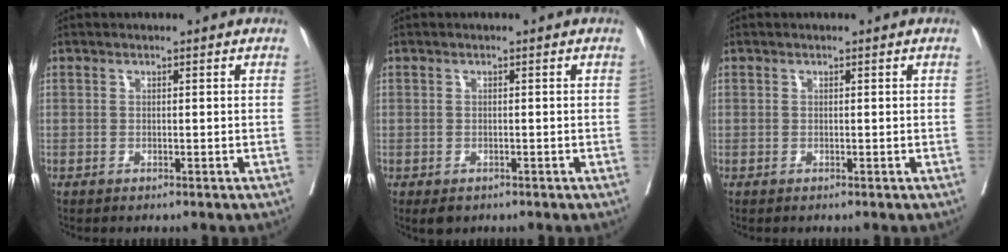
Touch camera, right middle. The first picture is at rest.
{"total": 3.0, "force": [-2.2, 1.7, 1.2], "torque": [-0.014, -0.003, -0.029]}
{"total": 0.0}